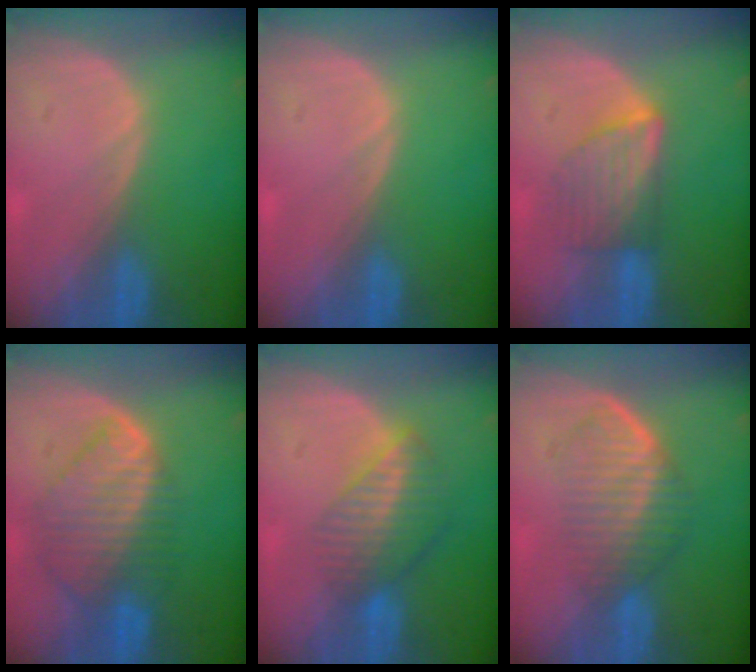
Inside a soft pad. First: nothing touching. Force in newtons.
{"total": 0.0}
{"total": 5.9, "press": 5.7, "slide": 1.3}
{"total": 8.7, "press": 7.7, "slide": 4.2}
{"total": 6.8, "press": 5.9, "slide": 3.4}
{"total": 6.8, "press": 6.1, "slide": 3.1}